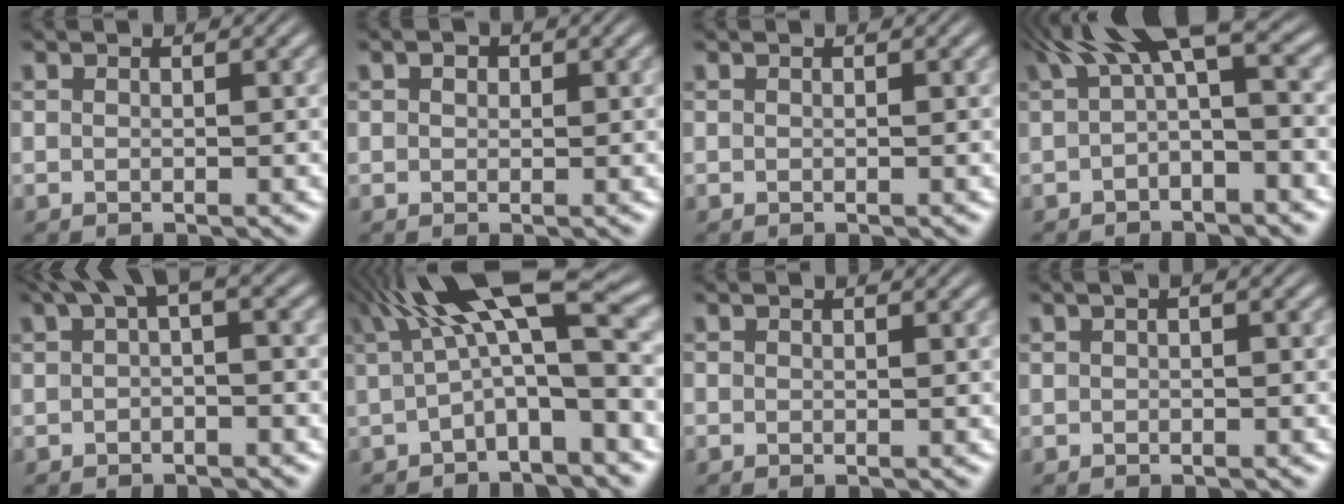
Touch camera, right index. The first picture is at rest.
{"total": 1.3, "force": [0.3, 1.2, 0.3], "torque": [-0.009, 0.001, 0.008]}
{"total": 0.0}
{"total": 4.3, "force": [1.6, 1.9, 3.5], "torque": [-0.066, 0.012, 0.023]}
{"total": 3.5, "force": [1.4, 1.3, 2.9], "torque": [-0.056, 0.011, 0.020]}
{"total": 7.6, "force": [1.7, 3.3, 6.6], "torque": [-0.116, 0.015, 0.026]}
{"total": 1.2, "force": [-0.1, 1.2, 0.0], "torque": [-0.008, 0.005, -0.004]}
{"total": 1.0, "force": [0.1, 0.8, 0.5], "torque": [-0.008, 0.019, -0.005]}